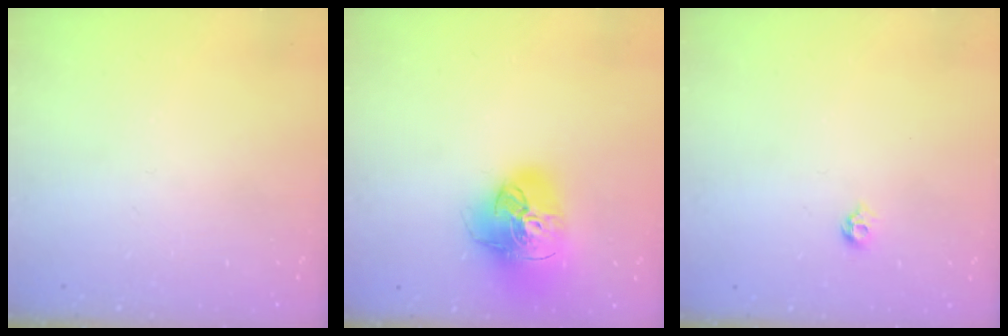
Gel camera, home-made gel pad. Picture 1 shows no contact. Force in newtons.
{"total": 21.8, "press": 21.6, "slide": 2.6}
{"total": 4.4, "press": 4.3, "slide": 0.9}